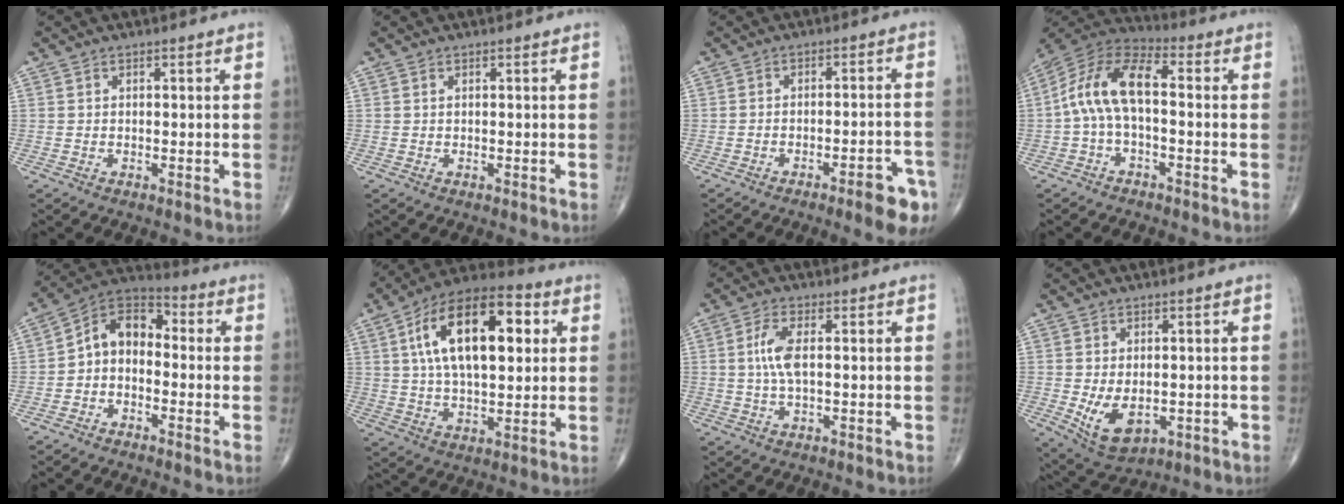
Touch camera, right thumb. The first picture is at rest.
{"total": 0.0}
{"total": 7.5, "force": [-4.5, 1.8, 5.8], "torque": [-0.062, 0.028, -0.056]}
{"total": 11.8, "force": [-0.4, 5.7, 10.3], "torque": [-0.201, 0.042, -0.021]}
{"total": 9.3, "force": [-1.2, 6.5, 6.5], "torque": [-0.088, 0.047, -0.042]}
{"total": 20.5, "force": [5.2, 9.9, 17.2], "torque": [-0.269, 0.012, 0.077]}
{"total": 5.0, "force": [0.5, 1.7, 4.6], "torque": [-0.112, 0.003, 0.007]}
{"total": 7.9, "force": [-1.4, 4.9, 6.1], "torque": [-0.096, -0.014, -0.007]}